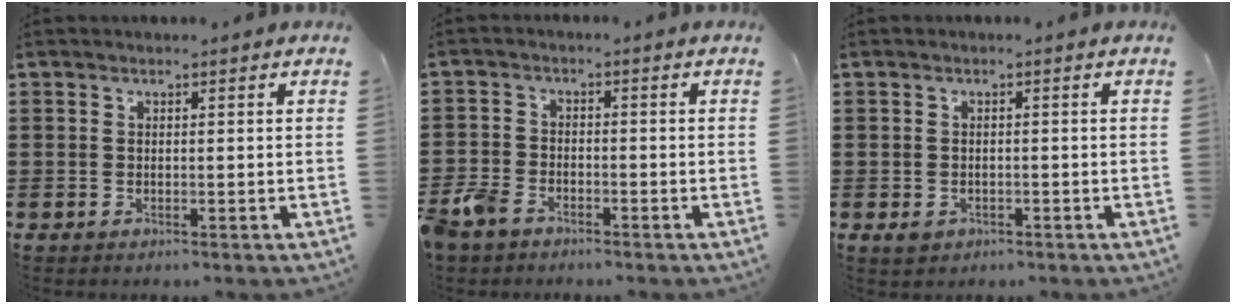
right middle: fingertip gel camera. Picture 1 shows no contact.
{"total": 4.0, "force": [-3.4, 1.8, 1.2], "torque": [-0.049, -0.003, -0.075]}
{"total": 1.1, "force": [-0.6, 0.8, 0.5], "torque": [-0.015, -0.001, -0.013]}